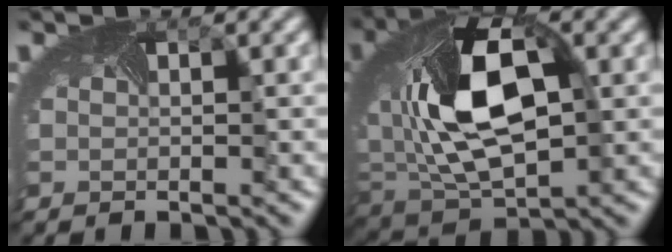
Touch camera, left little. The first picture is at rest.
{"total": 10.2, "force": [0.6, 6.4, 7.9], "torque": [-0.172, -0.007, 0.026]}